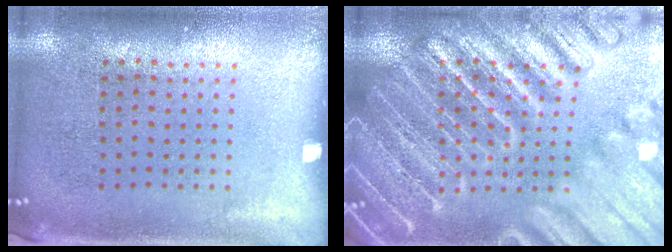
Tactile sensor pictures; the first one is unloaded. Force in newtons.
{"total": 6.3, "press": 6.2, "slide": 0.7}